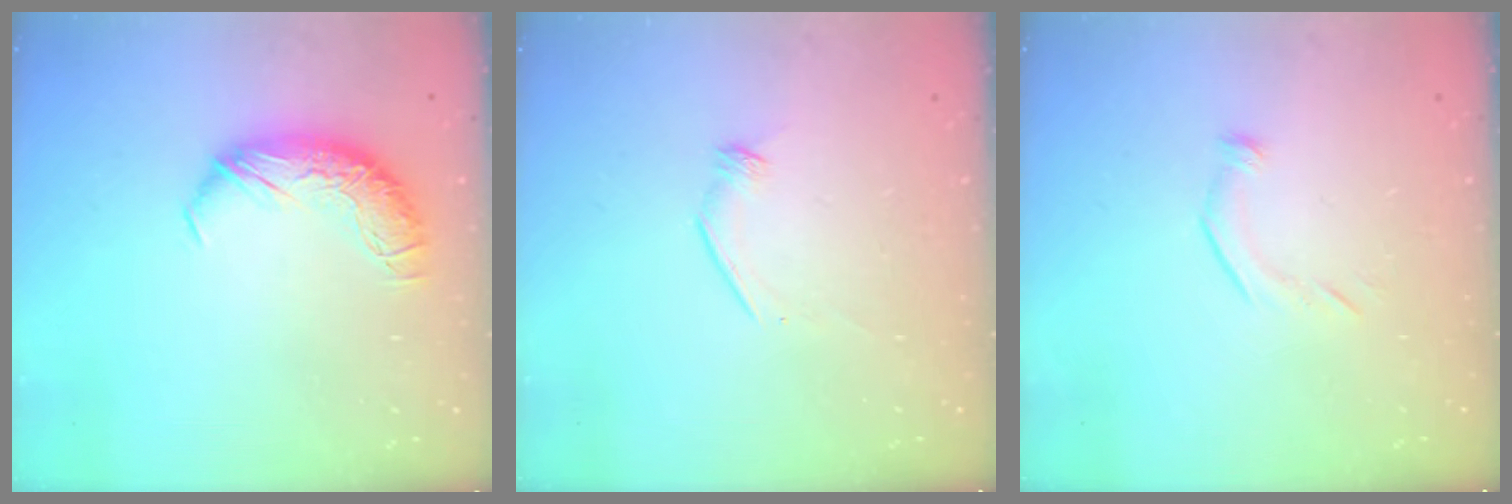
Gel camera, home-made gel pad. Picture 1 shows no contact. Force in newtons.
{"total": 5.6, "press": 5.5, "slide": 1.3}
{"total": 6.2, "press": 6.1, "slide": 1.1}